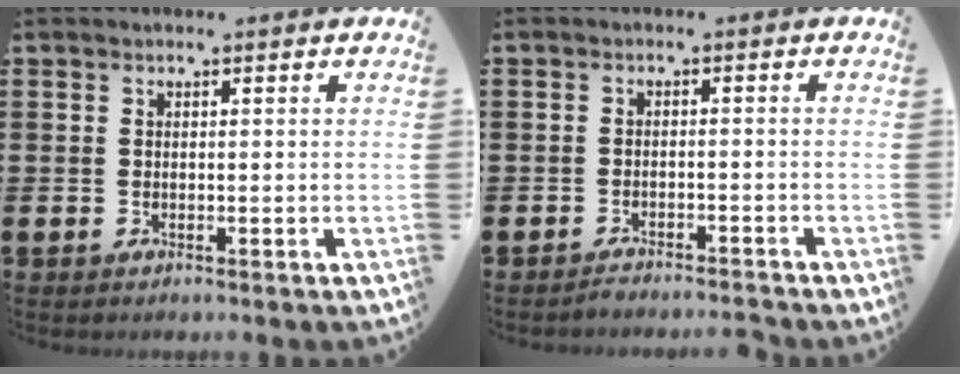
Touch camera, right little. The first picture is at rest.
{"total": 1.6, "force": [-1.6, -0.1, 0.1], "torque": [-0.004, 0.004, -0.032]}